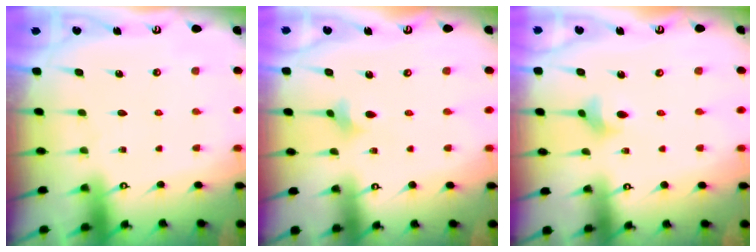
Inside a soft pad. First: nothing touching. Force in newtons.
{"total": 3.1, "press": 3.1, "slide": 0.6}
{"total": 4.1, "press": 4.1, "slide": 0.6}